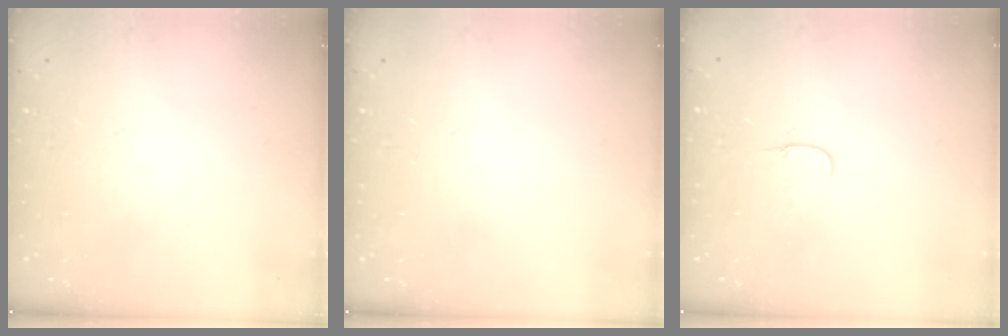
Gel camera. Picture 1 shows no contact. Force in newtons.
{"total": 0.0}
{"total": 3.8, "press": 3.8, "slide": 0.4}